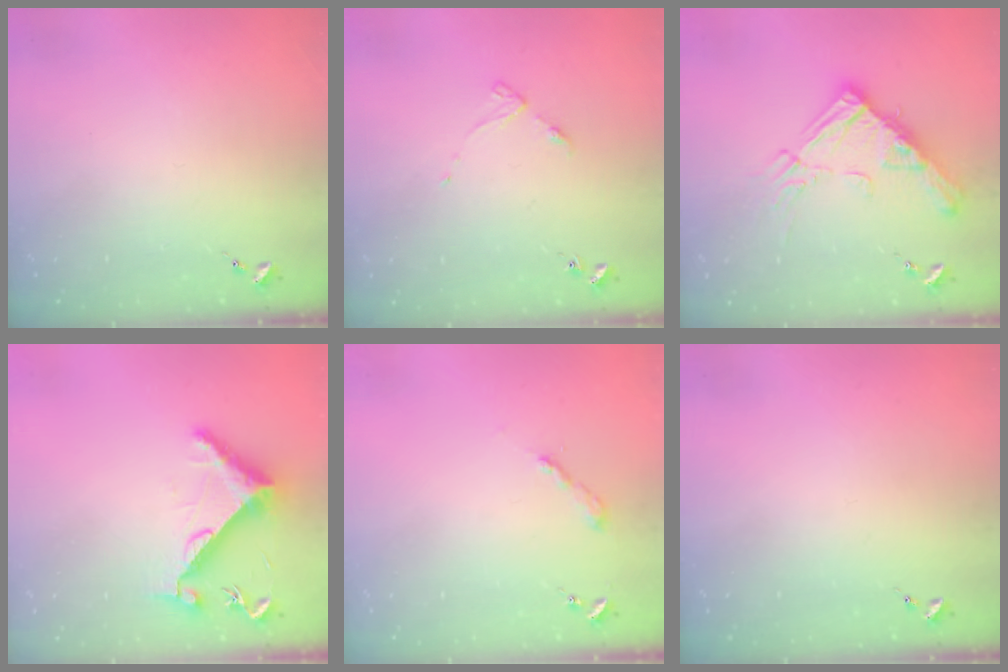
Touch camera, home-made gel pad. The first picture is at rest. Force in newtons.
{"total": 3.3, "press": 3.3, "slide": 0.4}
{"total": 16.4, "press": 16.4, "slide": 1.8}
{"total": 8.6, "press": 8.6, "slide": 0.7}
{"total": 2.0, "press": 2.0, "slide": 0.2}
{"total": 0.0}